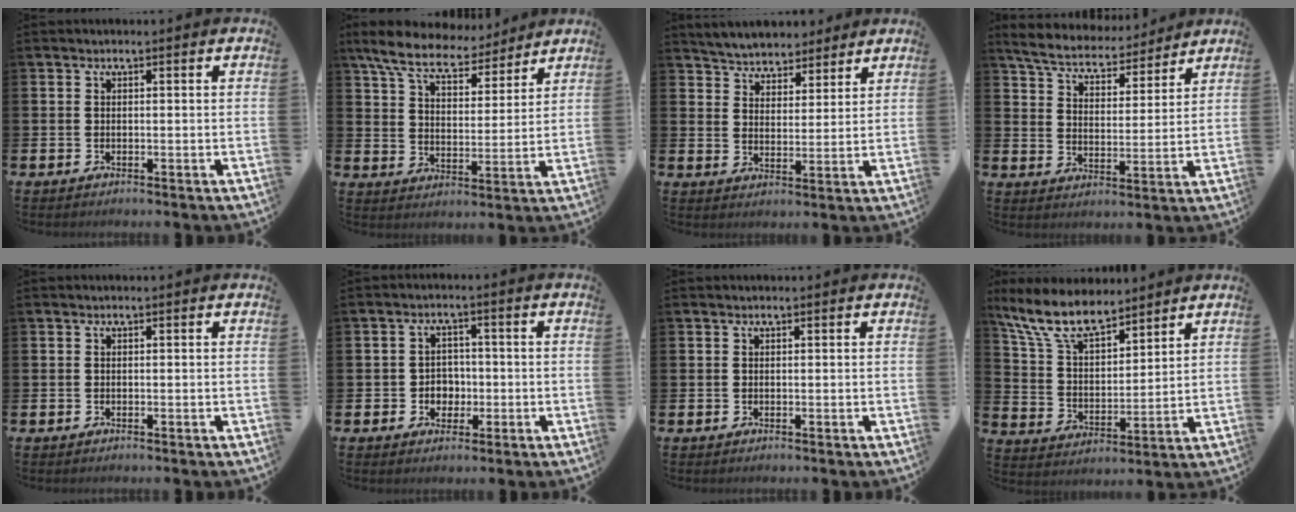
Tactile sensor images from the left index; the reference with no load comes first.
{"total": 8.7, "force": [7.9, 2.4, 3.0], "torque": [-0.086, -0.045, 0.140]}
{"total": 5.1, "force": [4.9, 1.2, -0.6], "torque": [-0.006, -0.031, 0.085]}
{"total": 6.0, "force": [5.8, 1.4, 0.9], "torque": [-0.049, -0.043, 0.098]}
{"total": 0.0}
{"total": 3.1, "force": [-0.6, 2.8, 1.1], "torque": [-0.018, 0.001, -0.020]}
{"total": 0.0}
{"total": 9.8, "force": [8.2, 3.4, 4.2], "torque": [-0.116, -0.035, 0.151]}